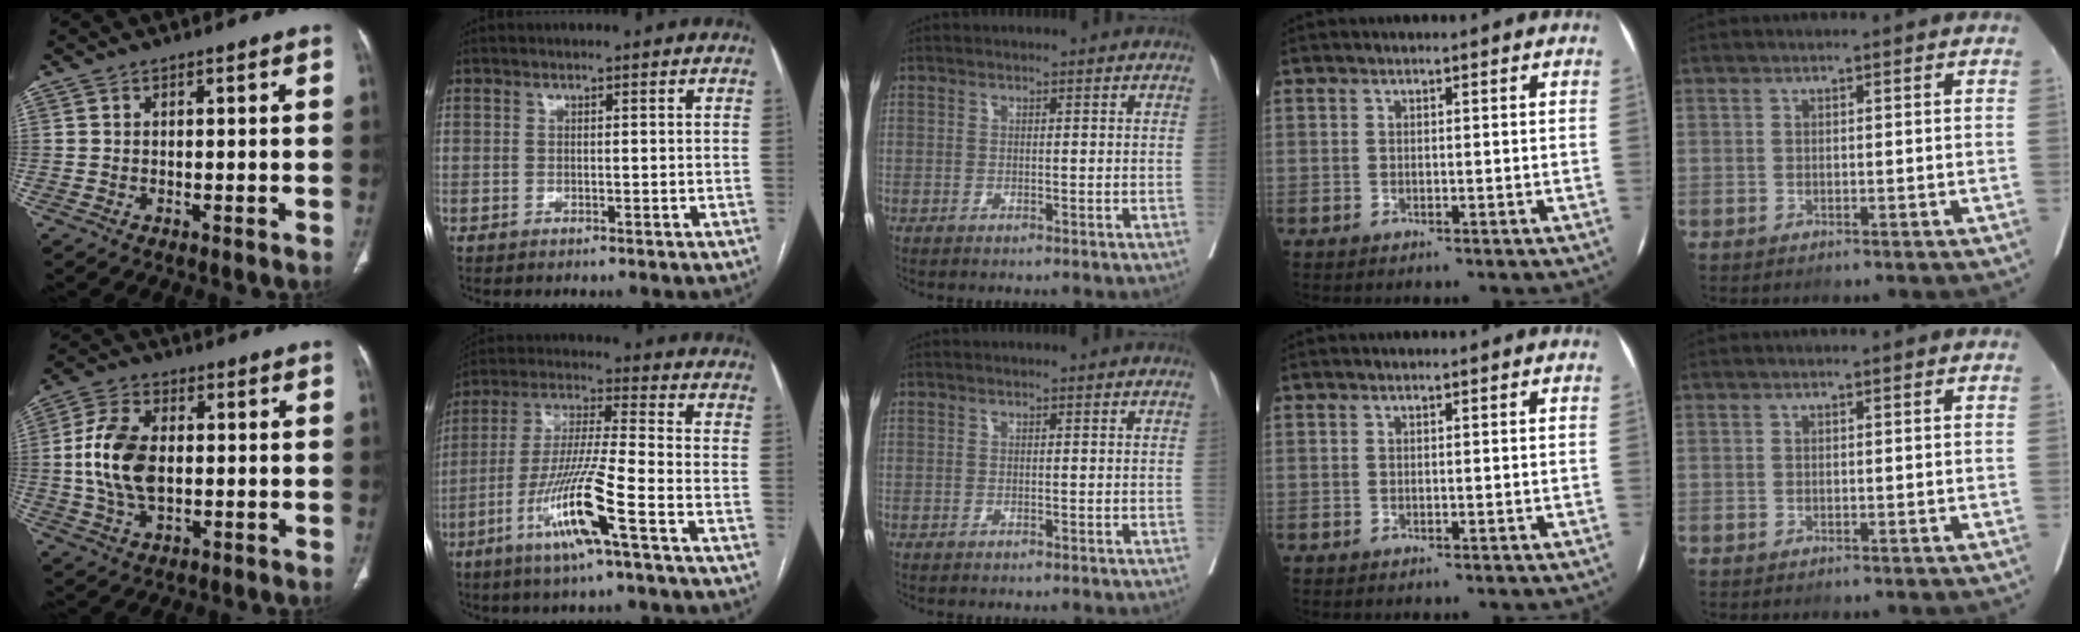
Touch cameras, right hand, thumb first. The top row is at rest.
{"thumb": {"total": 11.7, "force": [0.1, 7.0, 9.3], "torque": [-0.186, 0.010, 0.002]}, "index": {"total": 13.4, "force": [-6.2, -0.3, 11.8], "torque": [-0.240, -0.015, -0.120]}}